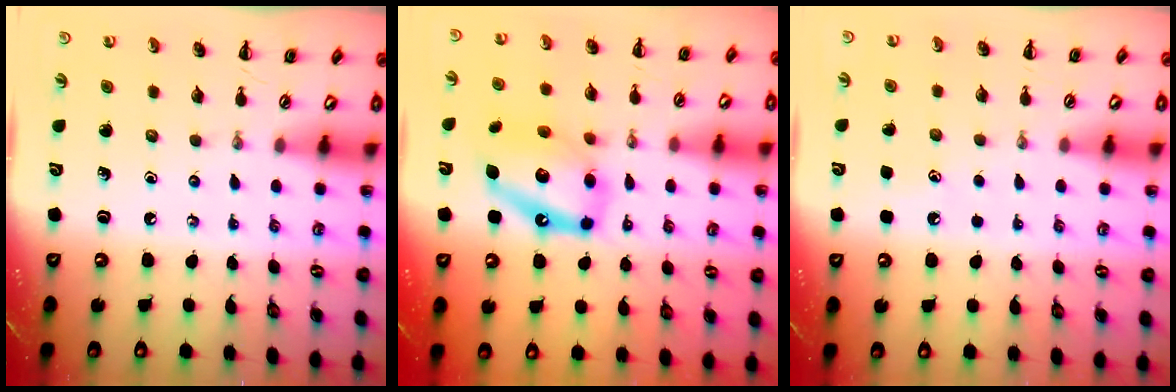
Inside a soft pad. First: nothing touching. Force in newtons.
{"total": 12.5, "press": 12.0, "slide": 3.4}
{"total": 3.2, "press": 3.1, "slide": 1.0}